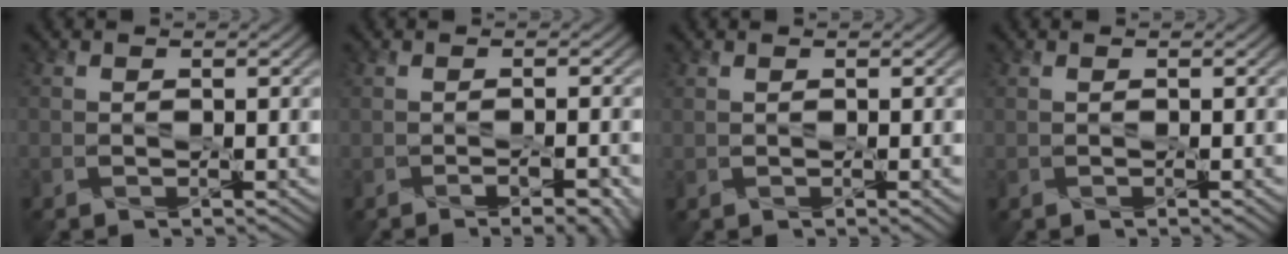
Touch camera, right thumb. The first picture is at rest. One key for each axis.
{"total": 4.0, "fx": -2.2, "fy": 1.0, "fz": 3.2, "tx": -0.041, "ty": 0.003, "tz": -0.023}
{"total": 1.2, "fx": 0.1, "fy": 0.4, "fz": 1.1, "tx": -0.023, "ty": -0.002, "tz": 0.009}
{"total": 0.6, "fx": -0.1, "fy": 0.1, "fz": 0.6, "tx": -0.011, "ty": 0.000, "tz": 0.000}